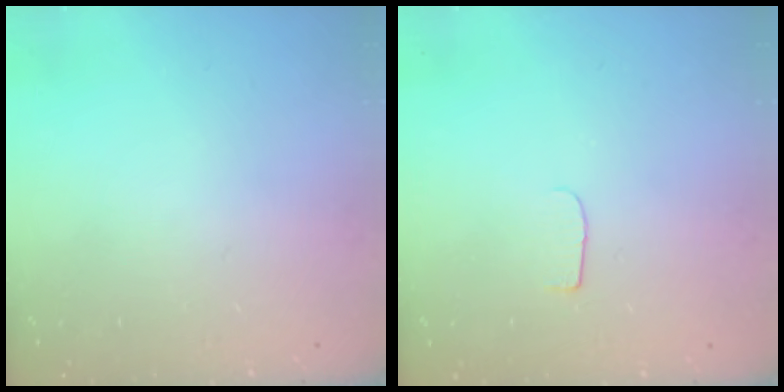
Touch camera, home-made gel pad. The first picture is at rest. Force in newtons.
{"total": 4.5, "press": 4.4, "slide": 0.5}